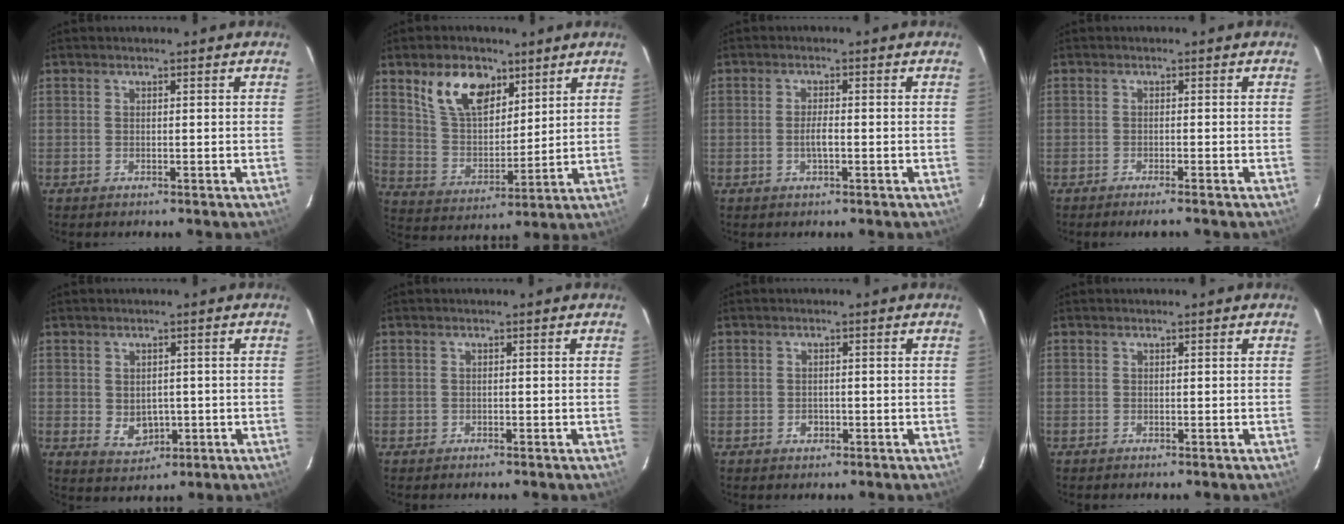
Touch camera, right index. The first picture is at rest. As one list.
[{"total": 12.4, "force": [7.1, 7.2, 7.2], "torque": [-0.135, 0.020, 0.141]}, {"total": 2.4, "force": [-0.7, 0.7, 2.2], "torque": [-0.042, 0.002, -0.012]}, {"total": 2.2, "force": [-1.8, -0.3, 1.1], "torque": [-0.027, -0.004, -0.032]}, {"total": 4.7, "force": [-0.5, 3.8, 2.6], "torque": [-0.047, -0.003, 0.006]}, {"total": 0.7, "force": [-0.3, 0.6, -0.1], "torque": [0.001, 0.003, -0.004]}, {"total": 1.8, "force": [-0.6, 1.6, 0.5], "torque": [-0.009, 0.003, -0.005]}, {"total": 0.0}]